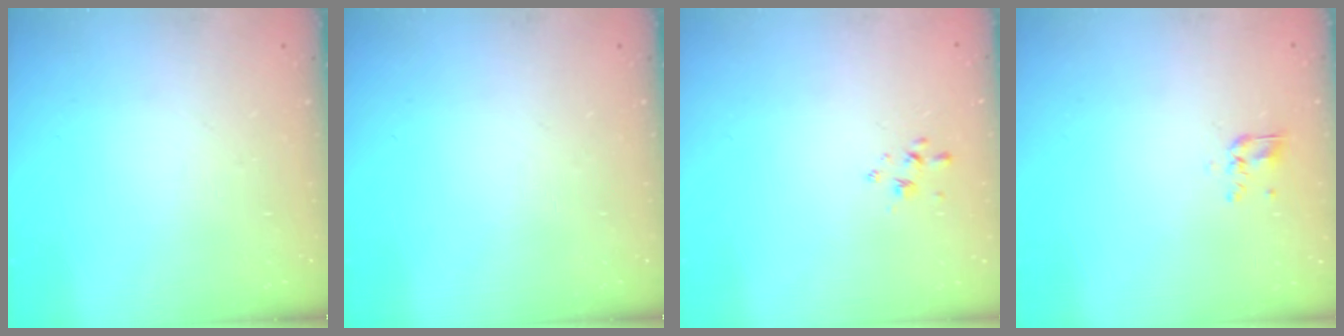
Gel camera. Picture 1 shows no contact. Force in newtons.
{"total": 0.0}
{"total": 2.1, "press": 1.9, "slide": 0.8}
{"total": 3.1, "press": 2.9, "slide": 1.1}